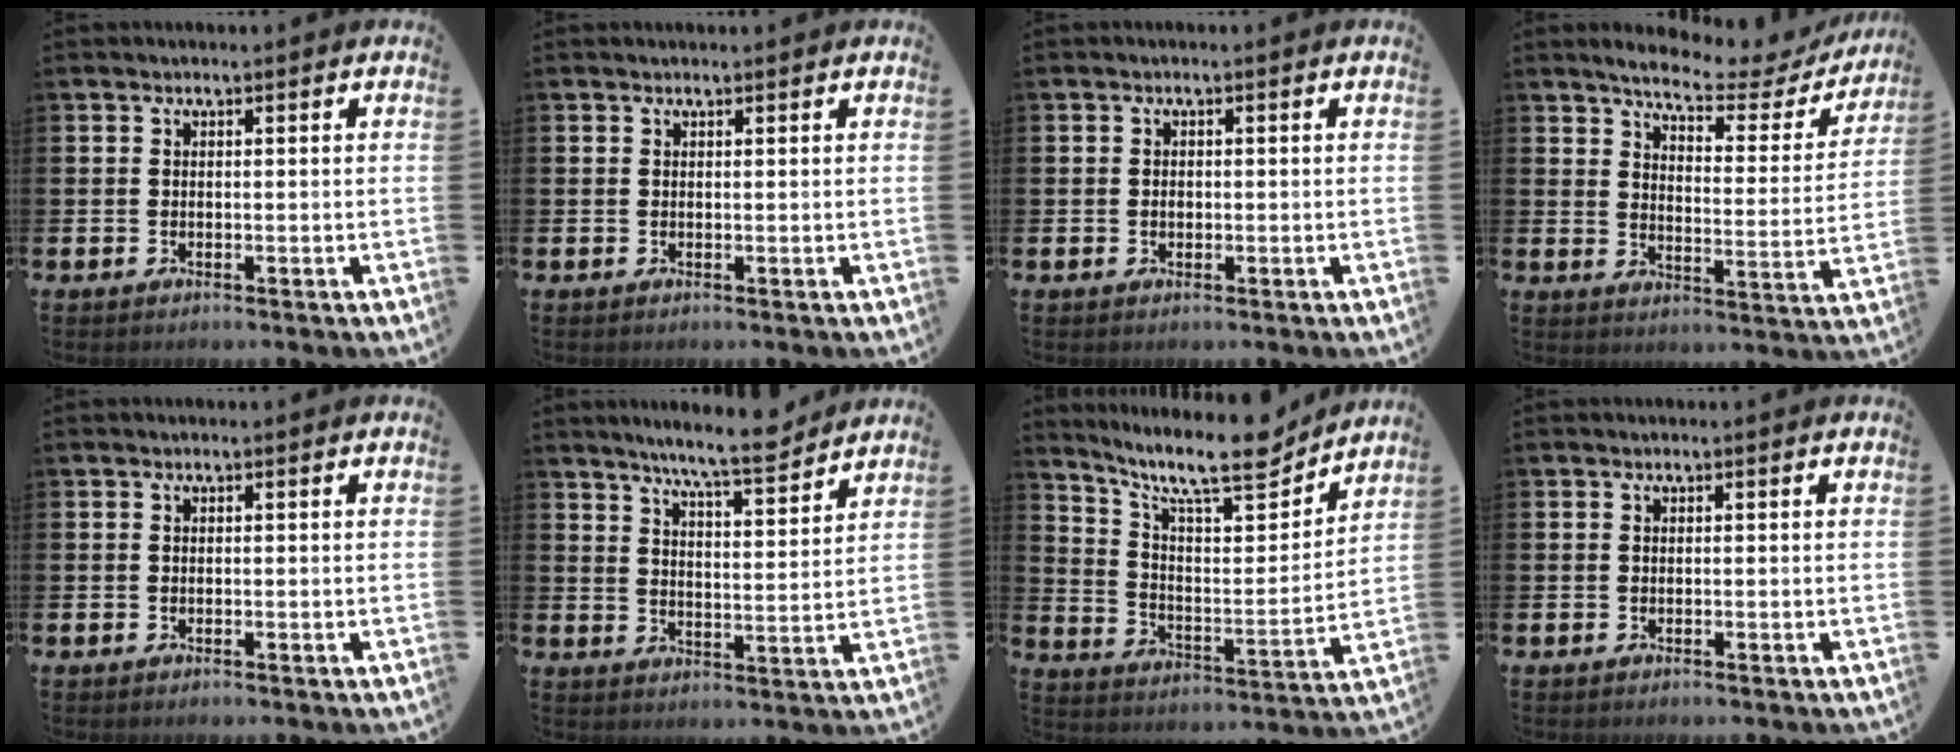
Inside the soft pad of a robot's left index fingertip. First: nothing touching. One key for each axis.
{"total": 0.5, "fx": 0.5, "fy": 0.0, "fz": 0.1, "tx": 0.002, "ty": -0.001, "tz": 0.009}
{"total": 0.8, "fx": -0.1, "fy": 0.6, "fz": 0.5, "tx": -0.007, "ty": 0.004, "tz": -0.004}
{"total": 6.0, "fx": 5.3, "fy": 1.3, "fz": 2.6, "tx": -0.061, "ty": -0.038, "tz": 0.081}
{"total": 0.0}
{"total": 8.0, "fx": 7.5, "fy": 0.2, "fz": 3.0, "tx": -0.064, "ty": -0.043, "tz": 0.130}
{"total": 12.3, "fx": 10.2, "fy": 3.0, "fz": 6.1, "tx": -0.124, "ty": -0.066, "tz": 0.173}
{"total": 0.0}